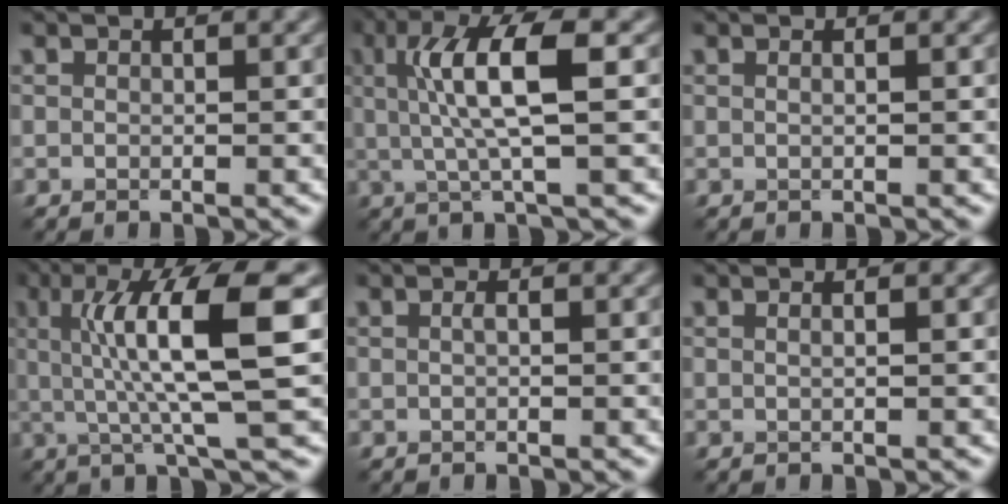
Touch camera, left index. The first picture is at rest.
{"total": 6.6, "force": [1.1, 1.4, 6.4], "torque": [-0.119, 0.006, 0.021]}
{"total": 0.7, "force": [0.3, 0.3, 0.6], "torque": [-0.006, -0.001, -0.004]}
{"total": 10.1, "force": [1.9, 2.0, 9.7], "torque": [-0.139, 0.003, 0.033]}
{"total": 0.5, "force": [0.1, 0.1, 0.5], "torque": [-0.012, 0.002, 0.002]}
{"total": 1.1, "force": [0.4, 0.5, 0.9], "torque": [-0.004, -0.004, -0.004]}